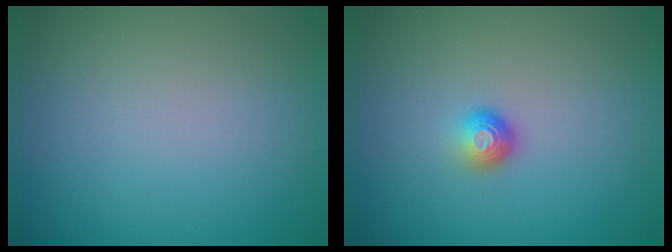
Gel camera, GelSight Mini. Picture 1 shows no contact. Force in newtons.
{"total": 1.4, "press": 1.1, "slide": 1.0}